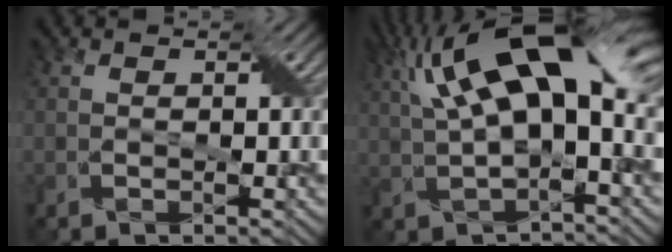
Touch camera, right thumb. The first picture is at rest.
{"total": 14.1, "force": [4.4, 5.0, 12.4], "torque": [-0.230, 0.022, 0.077]}